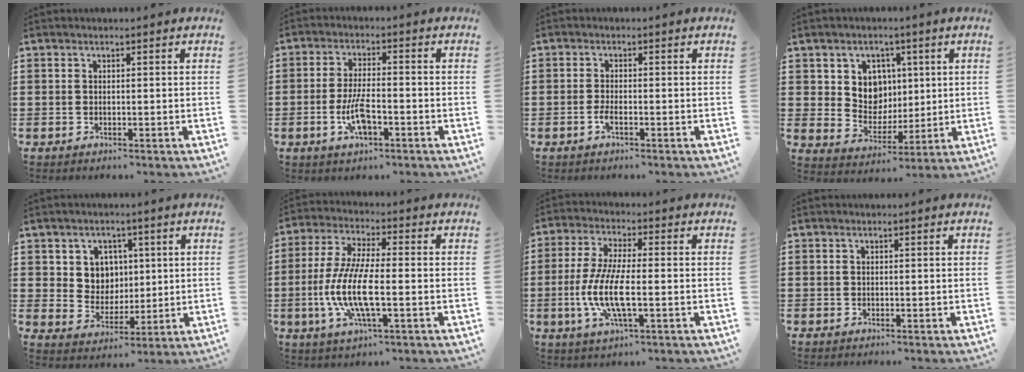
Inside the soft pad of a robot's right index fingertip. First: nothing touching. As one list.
[{"total": 6.5, "force": [-2.2, 2.2, 5.7], "torque": [-0.129, -0.007, -0.045]}, {"total": 1.9, "force": [-0.9, 0.4, 1.6], "torque": [-0.037, -0.003, -0.018]}, {"total": 7.0, "force": [2.2, 6.2, 2.4], "torque": [-0.062, 0.005, 0.038]}, {"total": 5.7, "force": [2.2, 5.1, 1.2], "torque": [-0.044, 0.007, 0.037]}, {"total": 9.9, "force": [-2.7, 2.6, 9.1], "torque": [-0.215, -0.018, -0.060]}, {"total": 8.5, "force": [-2.3, 2.3, 7.9], "torque": [-0.182, -0.016, -0.051]}, {"total": 0.0}]